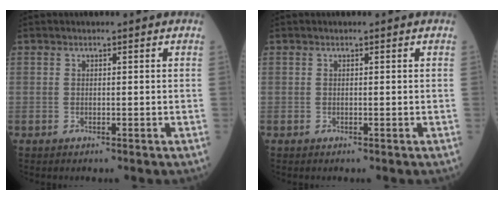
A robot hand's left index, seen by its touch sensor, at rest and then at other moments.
{"total": 0.0}